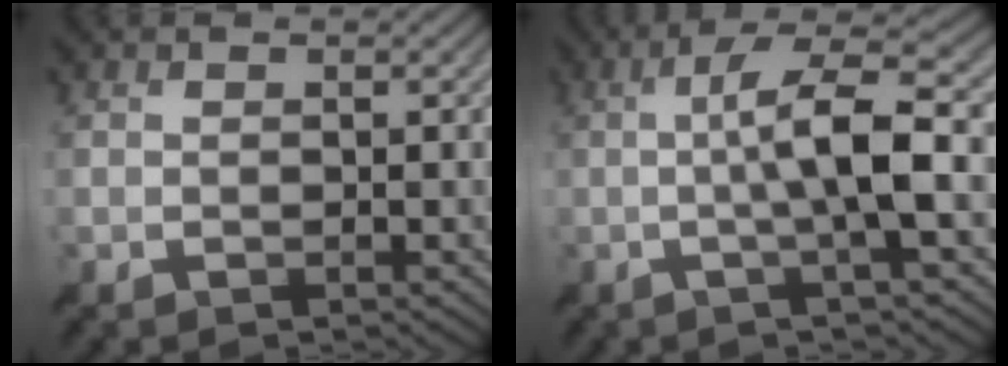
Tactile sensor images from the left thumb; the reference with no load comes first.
{"total": 9.3, "force": [-0.7, 1.3, 9.2], "torque": [-0.146, 0.022, -0.030]}